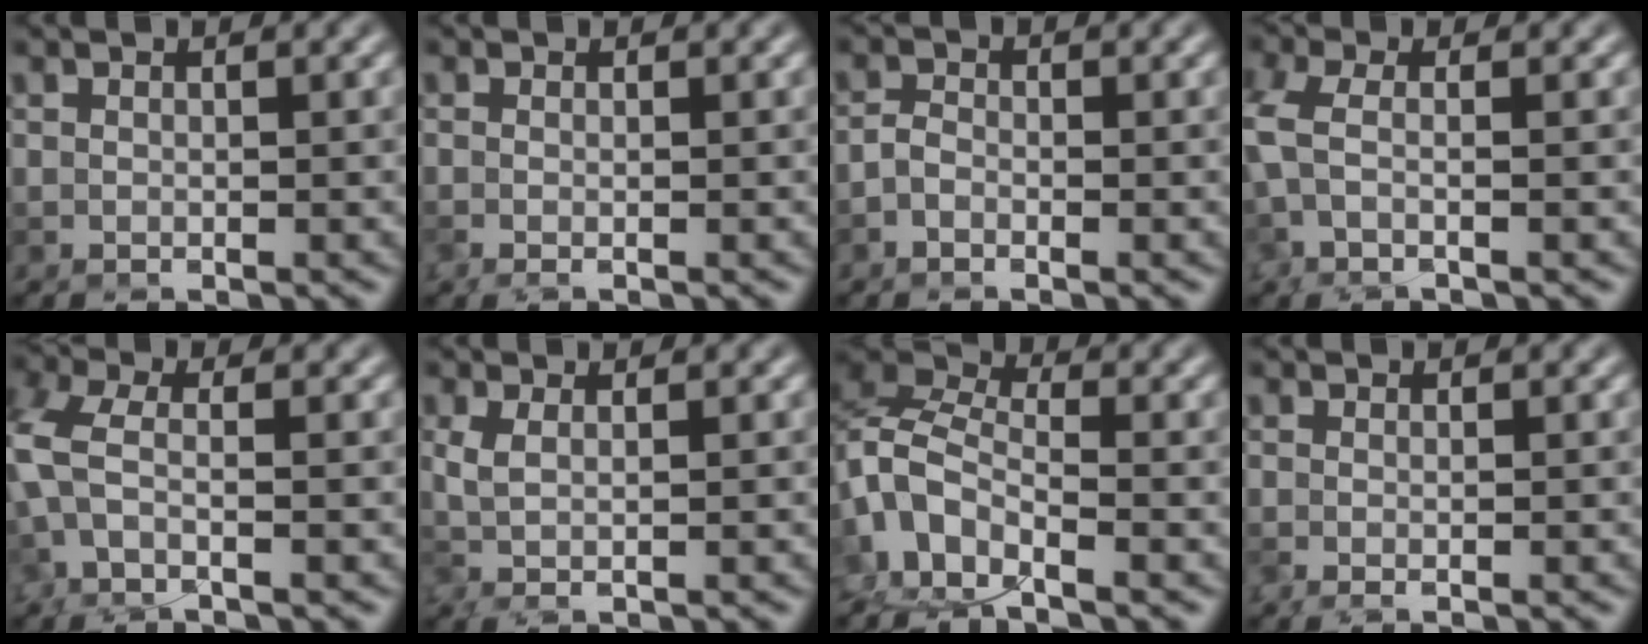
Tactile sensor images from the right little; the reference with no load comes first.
{"total": 1.1, "force": [-0.5, 0.2, 0.9], "torque": [-0.018, -0.009, -0.015]}
{"total": 0.6, "force": [-0.1, 0.4, 0.4], "torque": [-0.011, 0.006, -0.010]}
{"total": 2.7, "force": [0.1, 0.7, 2.6], "torque": [-0.076, -0.003, -0.010]}
{"total": 3.8, "force": [-0.4, 1.4, 3.5], "torque": [-0.104, 0.004, -0.023]}
{"total": 1.9, "force": [0.9, 0.5, 1.7], "torque": [-0.032, 0.006, 0.010]}
{"total": 5.0, "force": [-2.4, 2.8, 3.3], "torque": [-0.066, 0.008, -0.065]}
{"total": 0.9, "force": [-0.4, 0.1, 0.8], "torque": [-0.016, -0.007, -0.013]}